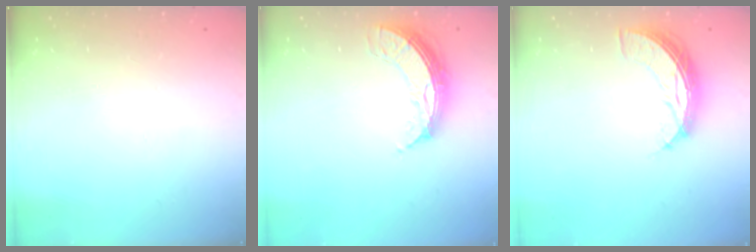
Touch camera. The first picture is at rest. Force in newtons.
{"total": 7.9, "press": 7.8, "slide": 0.8}
{"total": 7.7, "press": 7.6, "slide": 0.7}